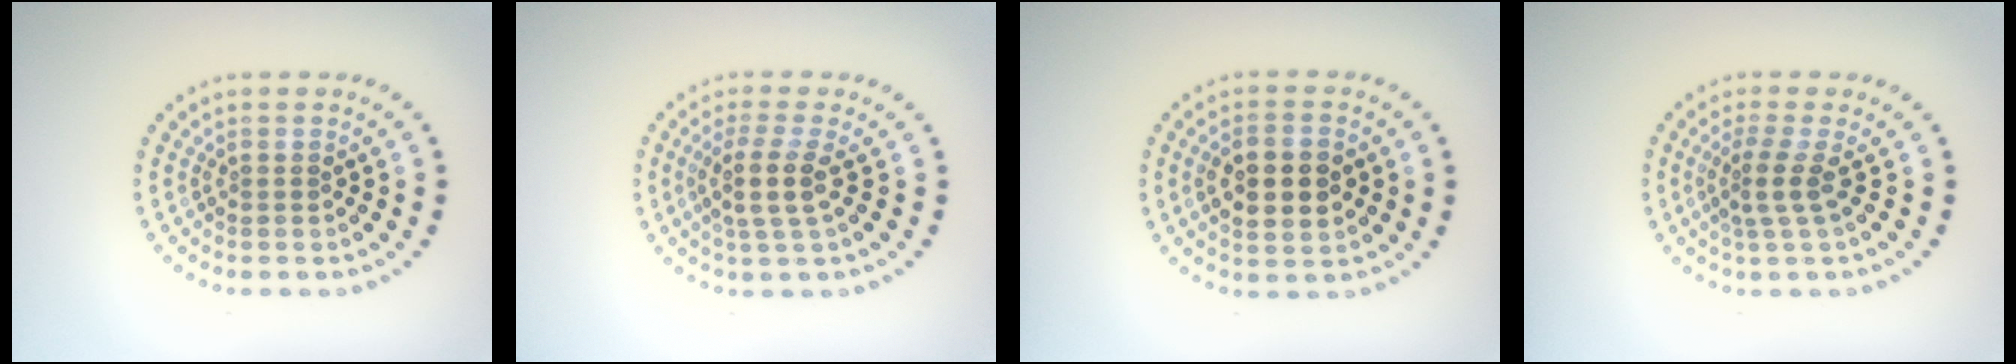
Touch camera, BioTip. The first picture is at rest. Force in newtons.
{"total": 2.9, "press": 2.3, "slide": 1.7}
{"total": 4.9, "press": 4.9, "slide": 0.3}
{"total": 2.3, "press": 1.6, "slide": 1.6}